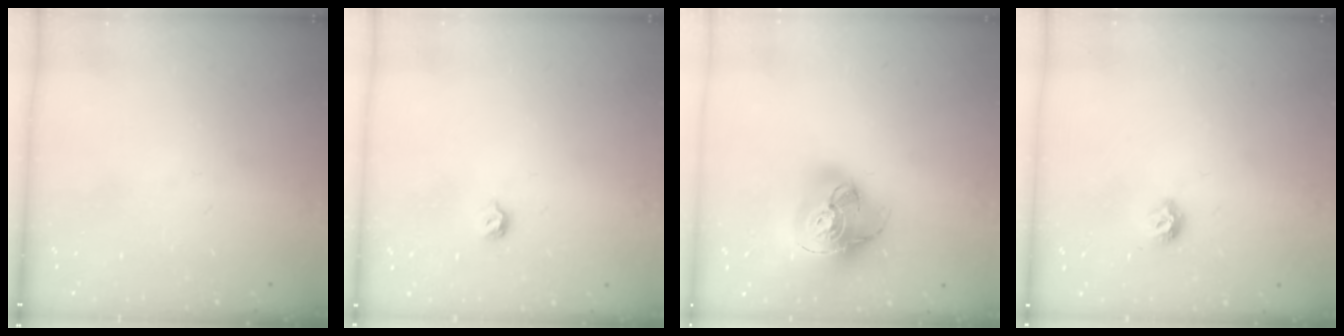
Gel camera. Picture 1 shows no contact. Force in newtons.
{"total": 3.8, "press": 3.7, "slide": 0.8}
{"total": 20.6, "press": 20.5, "slide": 2.1}
{"total": 5.8, "press": 5.7, "slide": 0.9}